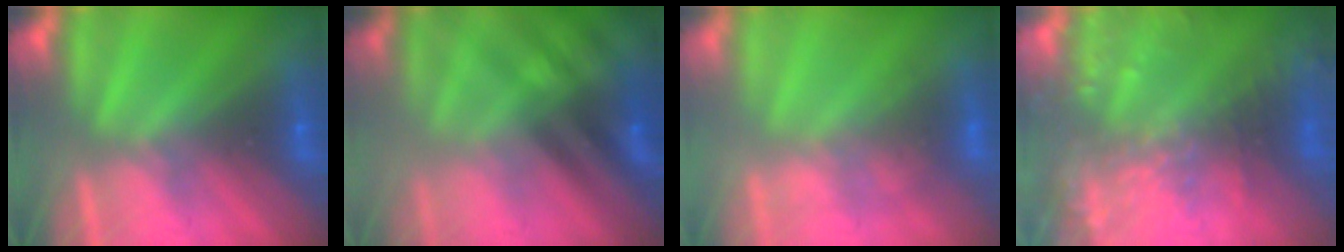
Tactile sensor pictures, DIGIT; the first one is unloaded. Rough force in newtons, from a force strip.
{"total": 3.3}
{"total": 2.7}
{"total": 5.9}